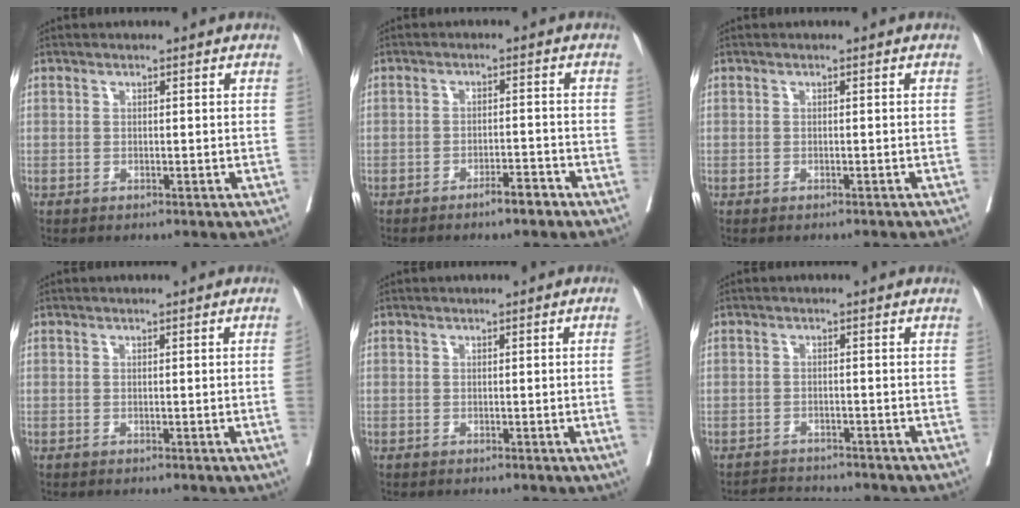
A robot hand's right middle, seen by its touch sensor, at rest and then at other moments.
{"total": 2.9, "force": [-2.2, 0.3, 1.9], "torque": [-0.031, -0.001, -0.035]}
{"total": 2.1, "force": [-2.0, 0.0, 0.6], "torque": [-0.012, -0.005, -0.026]}
{"total": 2.1, "force": [-0.3, -0.7, 2.0], "torque": [-0.038, 0.003, 0.003]}
{"total": 3.3, "force": [-0.5, -1.2, 3.1], "torque": [-0.050, -0.001, -0.001]}
{"total": 2.8, "force": [-2.8, 0.4, -0.5], "torque": [0.004, -0.012, -0.046]}